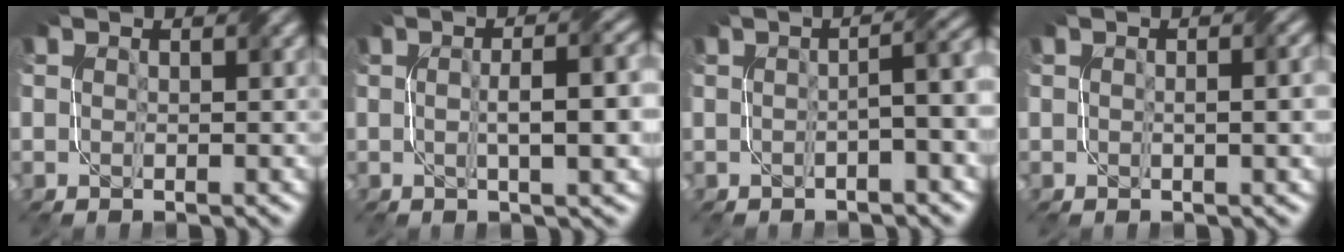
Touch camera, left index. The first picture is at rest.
{"total": 6.1, "force": [0.0, 1.5, 5.9], "torque": [-0.082, 0.006, 0.002]}
{"total": 4.0, "force": [-0.5, 0.9, 3.9], "torque": [-0.048, 0.018, -0.012]}
{"total": 2.8, "force": [0.1, 0.9, 2.6], "torque": [-0.036, 0.002, 0.005]}